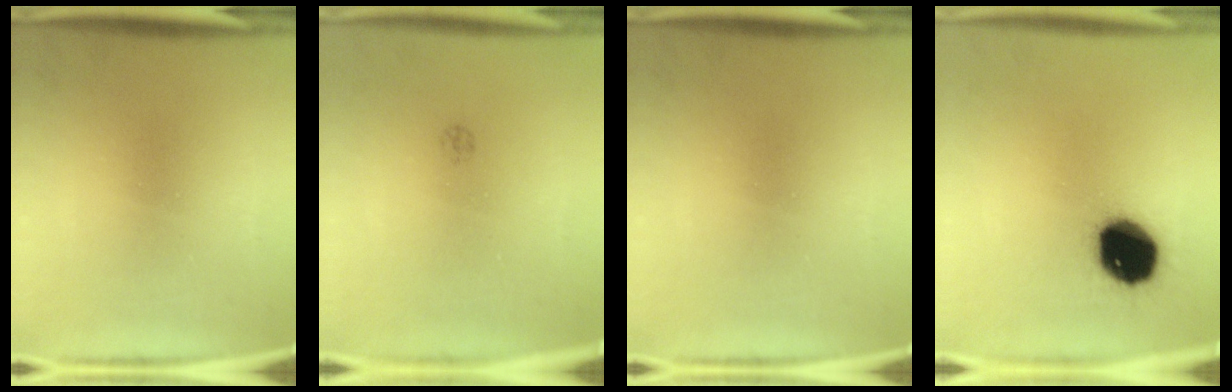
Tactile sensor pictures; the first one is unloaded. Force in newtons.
{"total": 1.0}
{"total": 0.0}
{"total": 16.3}